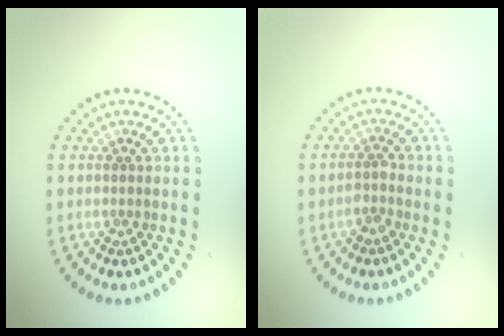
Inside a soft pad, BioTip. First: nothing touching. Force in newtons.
{"total": 1.2, "press": 1.0, "slide": 0.6}